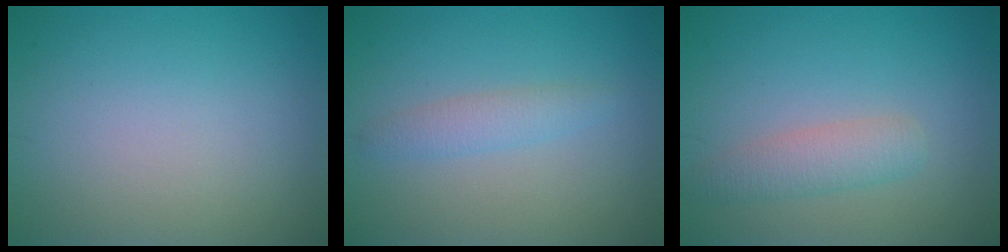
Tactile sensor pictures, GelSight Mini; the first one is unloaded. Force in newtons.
{"total": 1.8, "press": 1.8, "slide": 0.1}
{"total": 2.6, "press": 2.6, "slide": 0.2}